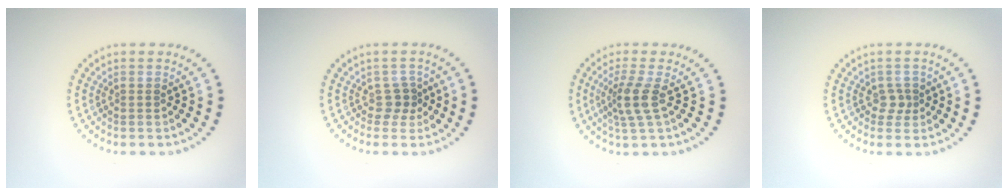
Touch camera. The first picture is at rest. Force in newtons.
{"total": 1.7, "press": 1.1, "slide": 1.2}
{"total": 2.7, "press": 2.0, "slide": 1.8}
{"total": 1.4, "press": 1.1, "slide": 0.8}